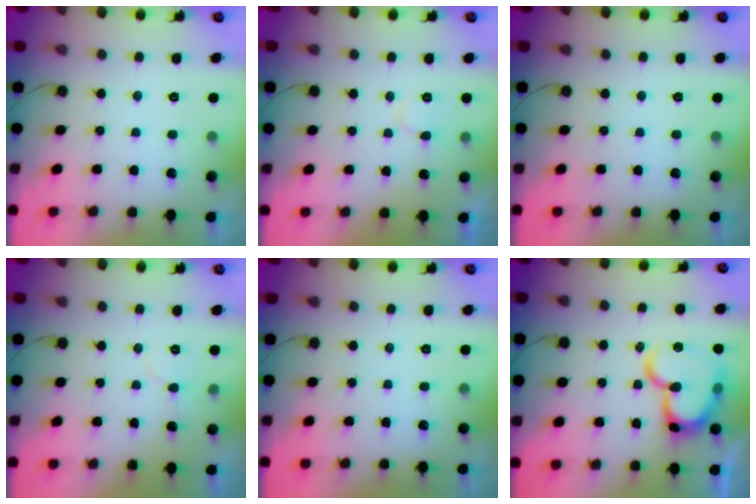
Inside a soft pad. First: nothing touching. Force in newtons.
{"total": 6.4, "press": 6.4, "slide": 0.5}
{"total": 0.0}
{"total": 5.1, "press": 5.0, "slide": 0.5}
{"total": 0.0}
{"total": 18.9, "press": 18.8, "slide": 2.3}